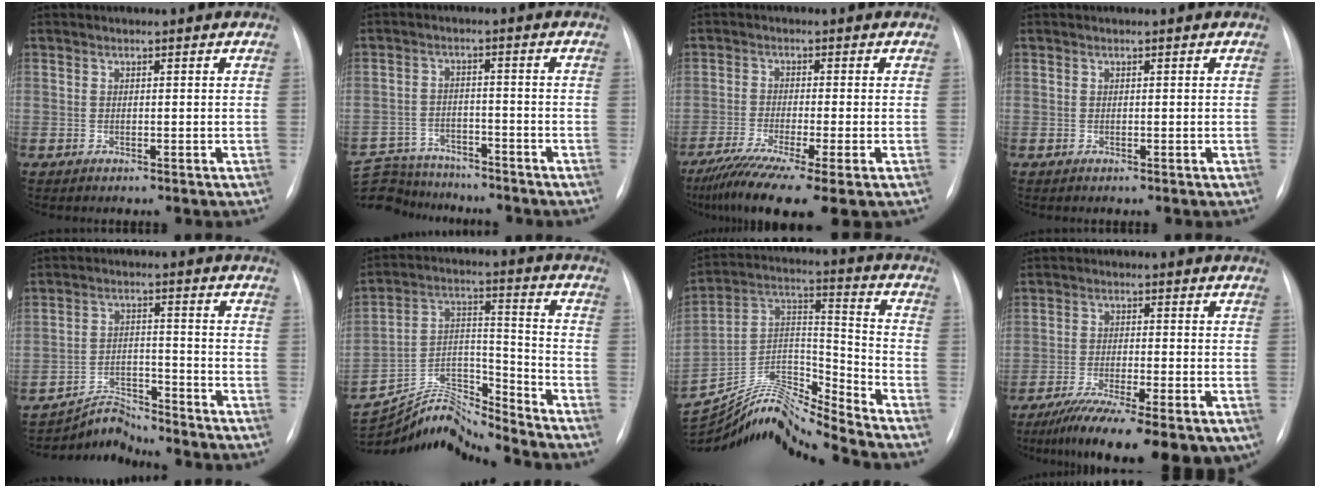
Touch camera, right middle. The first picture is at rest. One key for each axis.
{"total": 12.9, "fx": -11.9, "fy": 4.2, "fz": 2.6, "tx": -0.065, "ty": 0.013, "tz": -0.181}
{"total": 12.7, "fx": -8.7, "fy": 0.7, "fz": 9.2, "tx": -0.155, "ty": -0.033, "tz": -0.143}
{"total": 0.0}
{"total": 5.5, "fx": -5.3, "fy": 0.1, "fz": -1.4, "tx": 0.019, "ty": 0.005, "tz": -0.090}
{"total": 13.4, "fx": -13.3, "fy": -1.5, "fz": 0.5, "tx": -0.016, "ty": 0.044, "tz": -0.246}
{"total": 18.7, "fx": -18.1, "fy": -0.9, "fz": 4.4, "tx": -0.087, "ty": 0.052, "tz": -0.319}
{"total": 18.0, "fx": -11.7, "fy": 4.4, "fz": 12.9, "tx": -0.170, "ty": -0.026, "tz": -0.174}